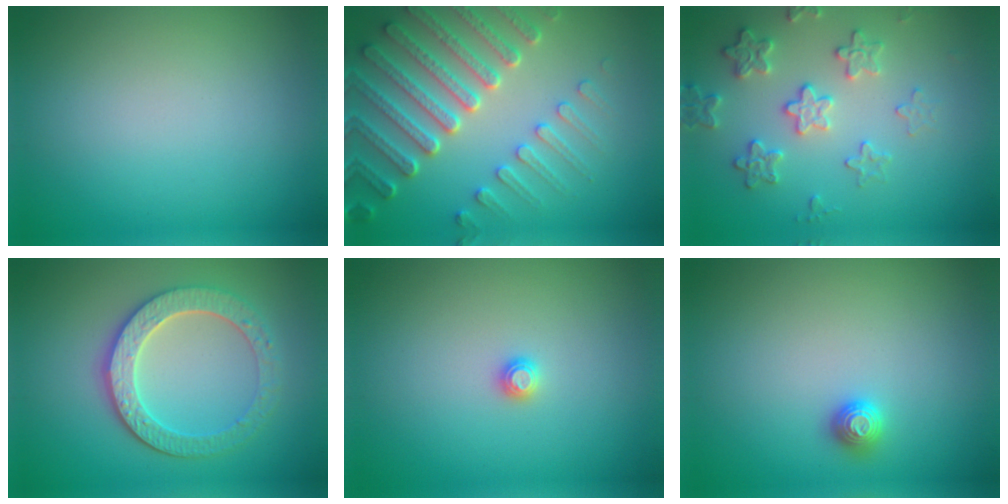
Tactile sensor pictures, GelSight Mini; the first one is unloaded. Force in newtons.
{"total": 7.2, "press": 5.7, "slide": 4.4}
{"total": 3.3, "press": 3.2, "slide": 0.8}
{"total": 4.4, "press": 4.0, "slide": 2.0}
{"total": 0.8, "press": 0.8, "slide": 0.1}
{"total": 1.1, "press": 1.1, "slide": 0.2}